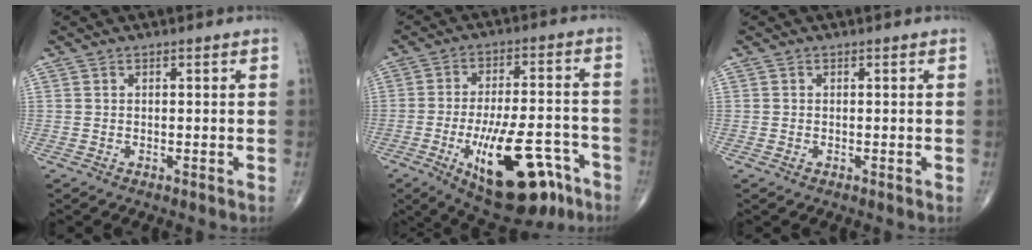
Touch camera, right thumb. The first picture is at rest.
{"total": 20.0, "force": [-9.1, 8.3, 15.7], "torque": [-0.227, 0.039, -0.123]}
{"total": 0.6, "force": [-0.1, 0.4, 0.4], "torque": [-0.011, 0.000, -0.002]}